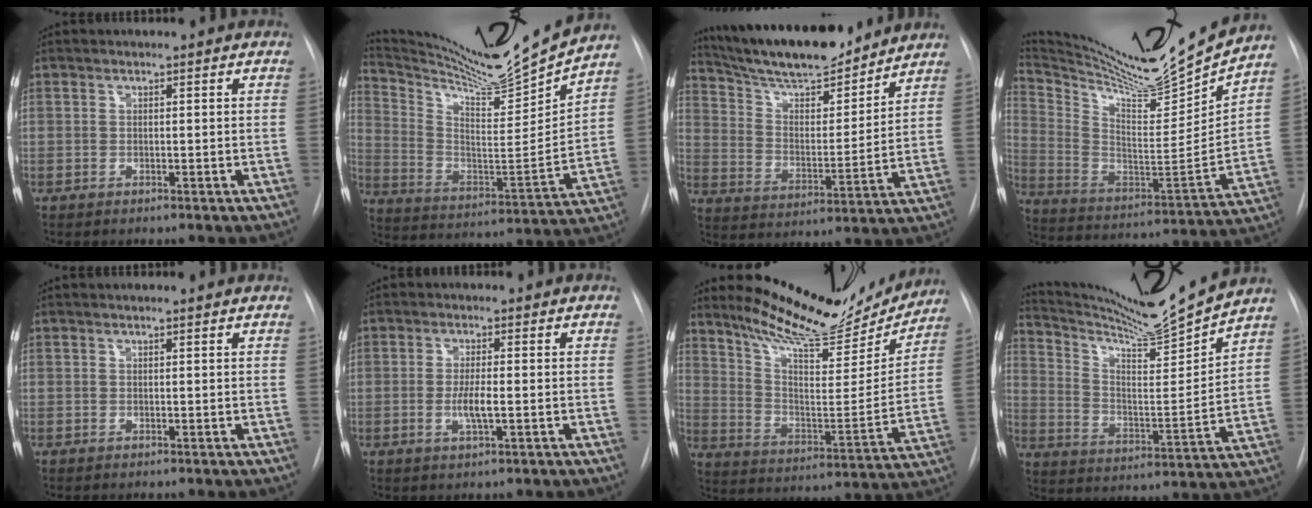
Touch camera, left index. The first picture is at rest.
{"total": 18.6, "force": [17.4, -0.8, 6.6], "torque": [-0.134, -0.073, 0.275]}
{"total": 17.5, "force": [15.5, 3.2, 7.5], "torque": [-0.132, -0.001, 0.256]}
{"total": 21.6, "force": [20.0, -0.2, 8.3], "torque": [-0.164, -0.079, 0.316]}
{"total": 1.5, "force": [1.4, -0.1, 0.7], "torque": [-0.010, 0.009, 0.013]}
{"total": 3.3, "force": [-1.3, 0.3, 3.0], "torque": [-0.060, -0.011, -0.020]}
{"total": 18.9, "force": [17.1, 4.2, 6.8], "torque": [-0.109, -0.043, 0.255]}
{"total": 15.7, "force": [14.8, -2.3, 4.8], "torque": [-0.100, -0.057, 0.242]}